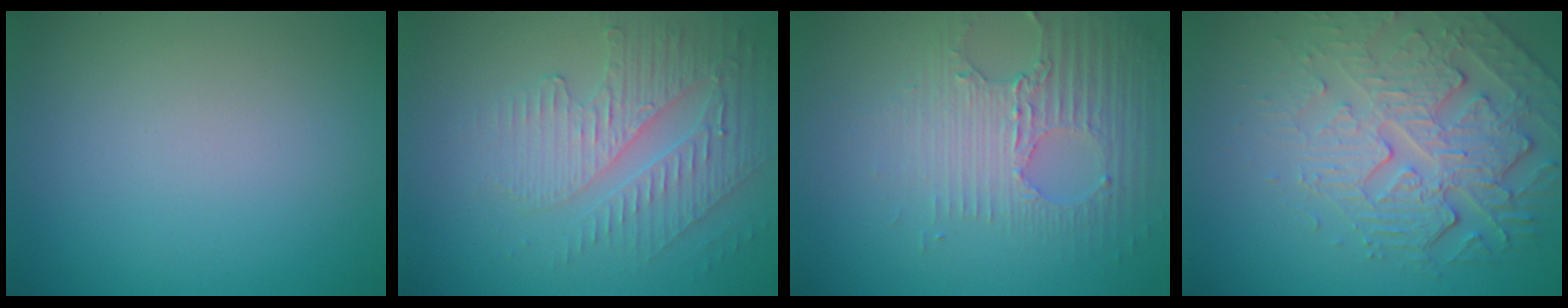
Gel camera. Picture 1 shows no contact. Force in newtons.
{"total": 3.9, "press": 3.5, "slide": 1.7}
{"total": 3.6, "press": 3.3, "slide": 1.2}
{"total": 4.8, "press": 4.4, "slide": 1.9}